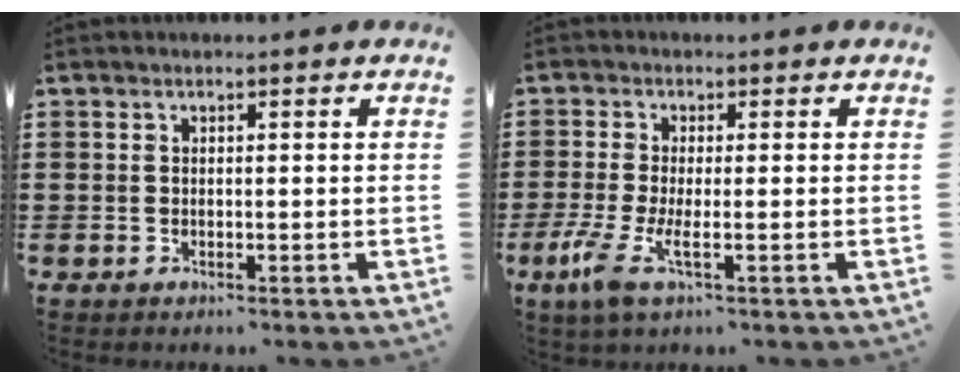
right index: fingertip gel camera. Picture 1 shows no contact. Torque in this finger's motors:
{"motor_torque": [0.31, 0.26, 0.45, 0.09]}